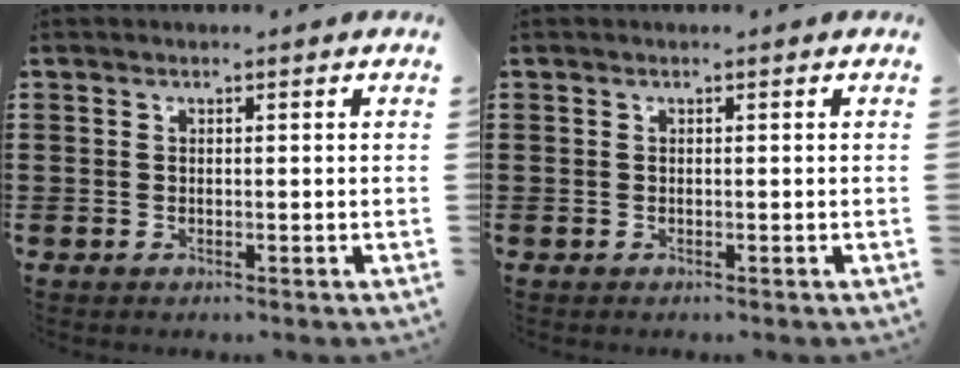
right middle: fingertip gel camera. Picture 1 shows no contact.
{"total": 0.0}